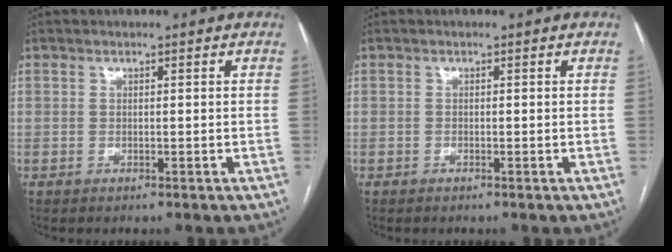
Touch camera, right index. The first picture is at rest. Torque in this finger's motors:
{"motor_torque": [-0.04, -0.03, 0.02, 0.01]}